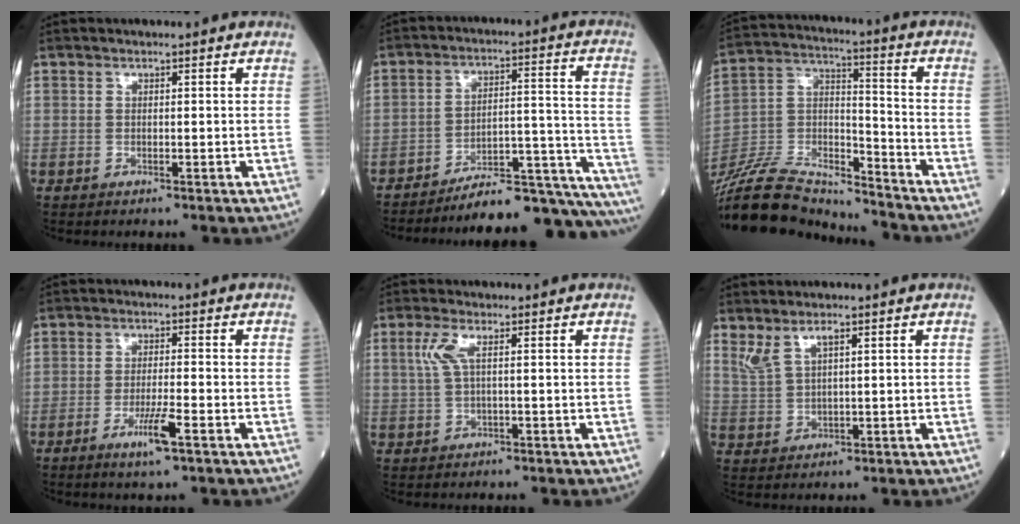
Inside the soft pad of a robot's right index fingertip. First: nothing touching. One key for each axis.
{"total": 22.1, "fx": -21.1, "fy": 0.6, "fz": 6.6, "tx": -0.028, "ty": 0.028, "tz": -0.287}
{"total": 20.5, "fx": -19.3, "fy": 3.2, "fz": 6.0, "tx": -0.146, "ty": 0.010, "tz": -0.342}
{"total": 4.8, "fx": -2.5, "fy": 0.1, "fz": 4.1, "tx": -0.079, "ty": -0.008, "tz": -0.046}
{"total": 2.9, "fx": 0.8, "fy": 0.6, "fz": 2.7, "tx": -0.069, "ty": 0.014, "tz": 0.020}
{"total": 3.4, "fx": 2.3, "fy": 0.9, "fz": 2.4, "tx": -0.062, "ty": 0.009, "tz": 0.058}